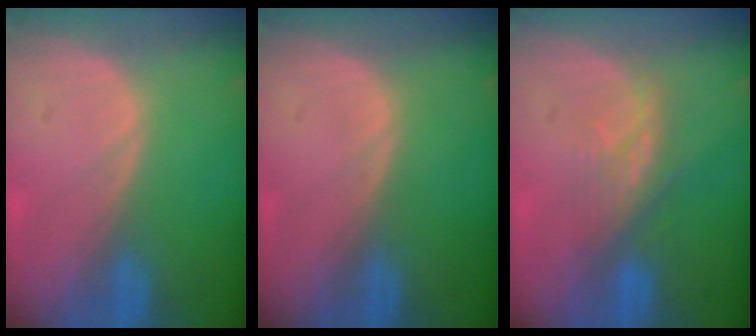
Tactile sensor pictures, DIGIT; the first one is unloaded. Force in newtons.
{"total": 0.0}
{"total": 4.3, "press": 4.0, "slide": 1.4}